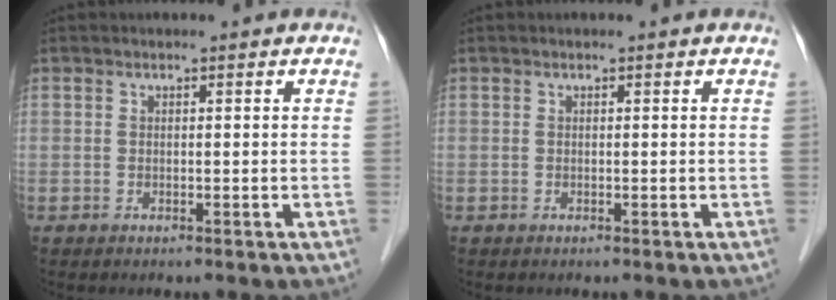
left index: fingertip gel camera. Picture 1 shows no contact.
{"total": 0.0}